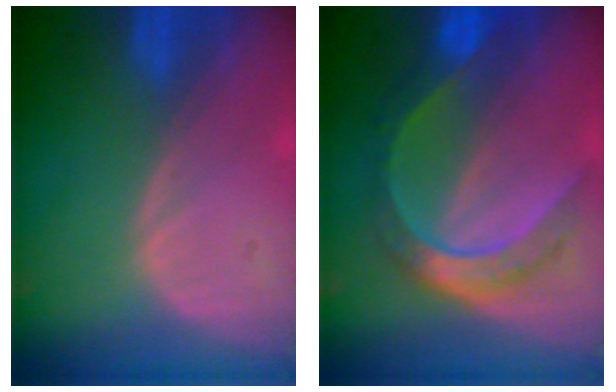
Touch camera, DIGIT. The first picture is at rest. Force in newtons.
{"total": 8.4, "press": 8.4, "slide": 0.8}